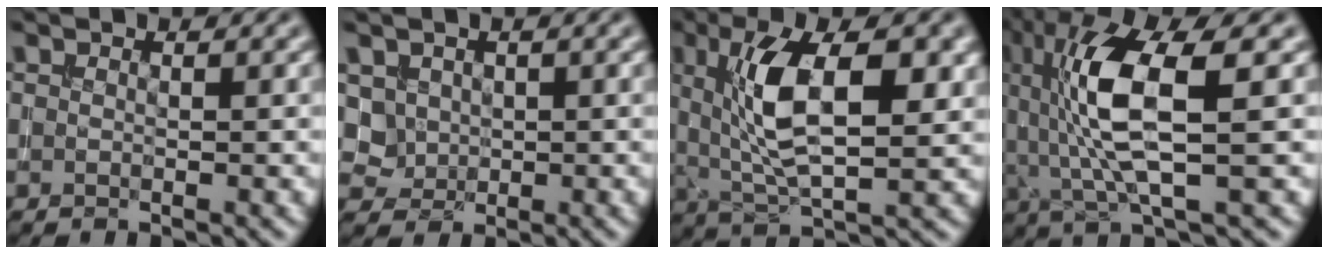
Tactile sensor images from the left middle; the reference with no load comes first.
{"total": 2.5, "force": [0.9, 2.2, 0.8], "torque": [-0.022, -0.007, 0.030]}
{"total": 9.1, "force": [2.1, 3.7, 8.0], "torque": [-0.145, 0.001, 0.038]}
{"total": 8.9, "force": [1.2, 2.4, 8.5], "torque": [-0.172, 0.003, 0.027]}